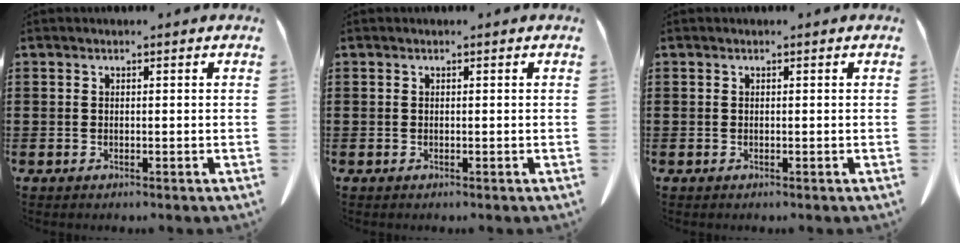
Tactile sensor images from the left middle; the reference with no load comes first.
{"total": 0.0}
{"total": 0.0}